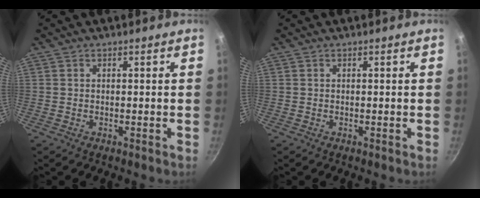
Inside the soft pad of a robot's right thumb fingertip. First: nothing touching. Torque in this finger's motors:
{"motor_torque": [0.39, 0.15, 0.10, 0.13, -0.02]}